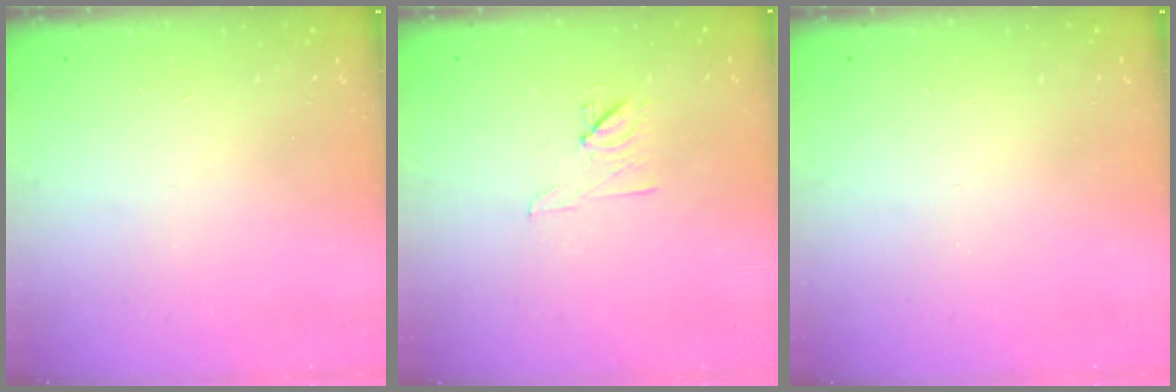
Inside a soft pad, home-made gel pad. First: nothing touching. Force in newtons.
{"total": 7.3, "press": 7.2, "slide": 1.3}
{"total": 0.0}